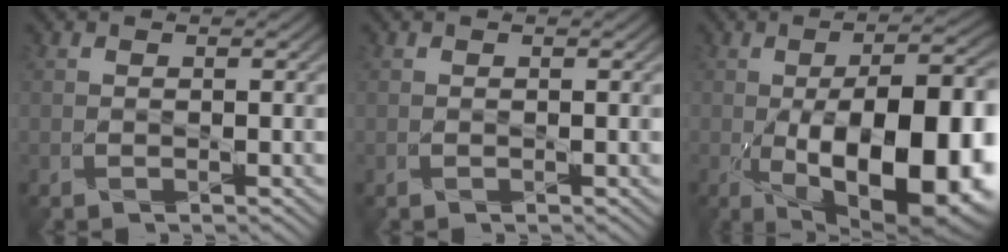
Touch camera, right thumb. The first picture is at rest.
{"total": 0.0}
{"total": 18.0, "force": [-5.1, 8.1, 15.3], "torque": [-0.216, -0.019, -0.068]}